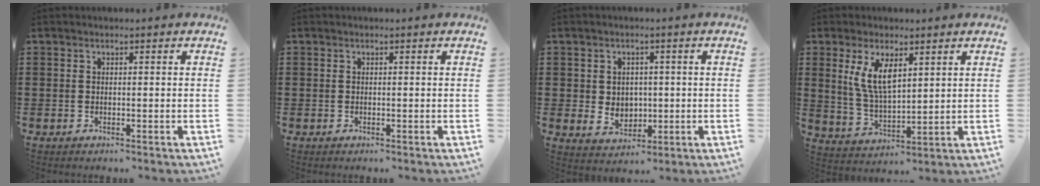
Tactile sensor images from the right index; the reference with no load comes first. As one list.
[{"total": 0.0}, {"total": 3.6, "force": [2.0, 2.9, 0.6], "torque": [-0.018, 0.000, 0.035]}, {"total": 7.0, "force": [3.0, 2.8, 5.6], "torque": [-0.125, 0.001, 0.053]}]